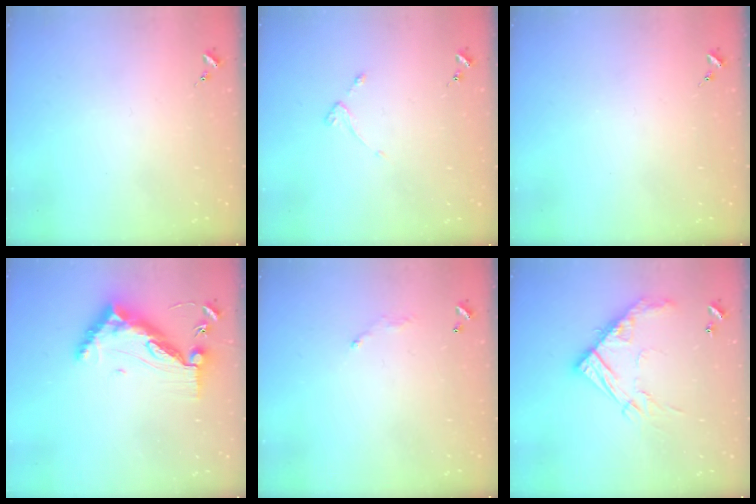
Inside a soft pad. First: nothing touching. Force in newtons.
{"total": 2.6, "press": 2.6, "slide": 0.5}
{"total": 0.0}
{"total": 13.4, "press": 13.3, "slide": 1.4}
{"total": 4.0, "press": 4.0, "slide": 0.2}
{"total": 16.5, "press": 16.5, "slide": 1.5}